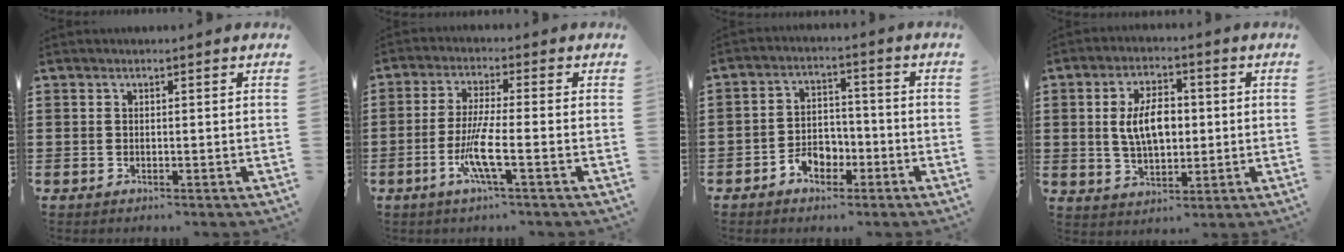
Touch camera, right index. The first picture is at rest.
{"total": 6.9, "force": [-2.5, 0.2, 6.4], "torque": [-0.141, -0.023, -0.055]}
{"total": 4.6, "force": [-2.8, 3.0, 2.1], "torque": [-0.039, 0.008, -0.053]}
{"total": 7.3, "force": [0.5, 4.0, 6.1], "torque": [-0.113, 0.005, 0.001]}